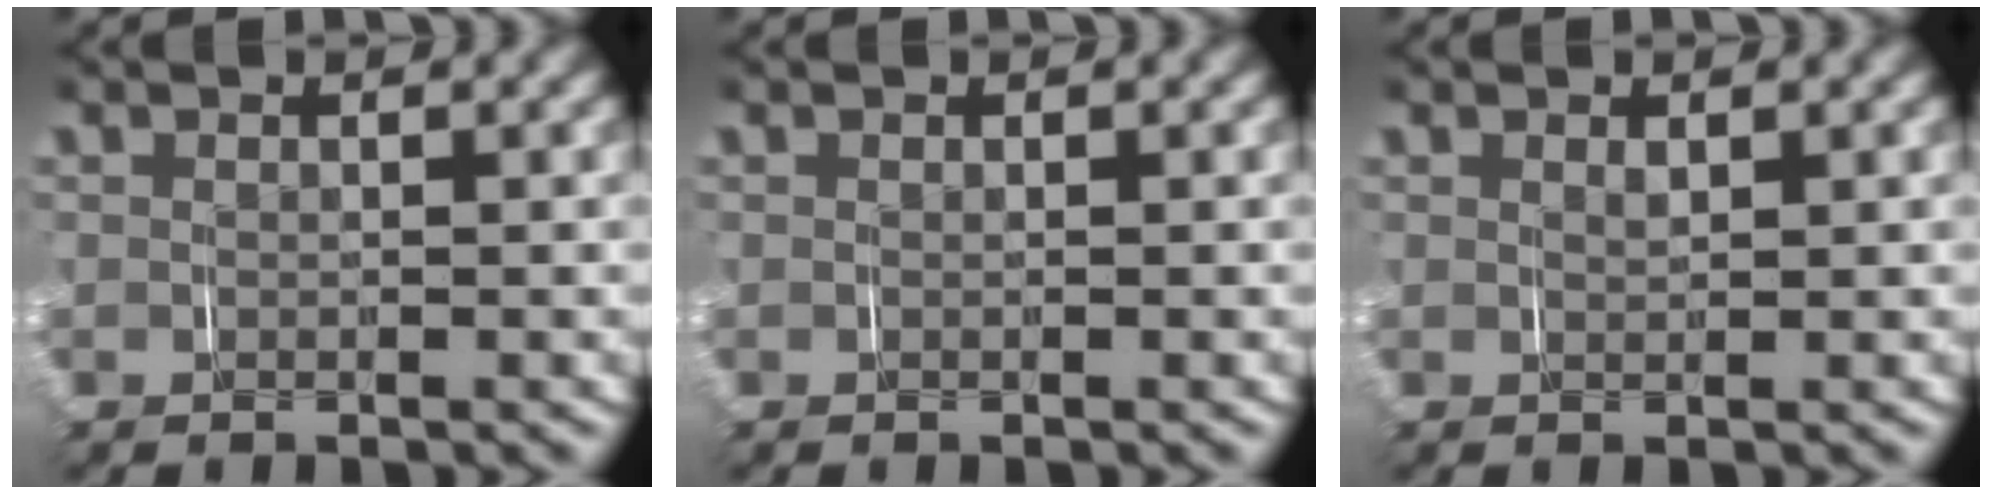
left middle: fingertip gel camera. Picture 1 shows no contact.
{"total": 0.0}
{"total": 0.6, "force": [0.5, 0.0, 0.4], "torque": [-0.004, -0.001, 0.010]}